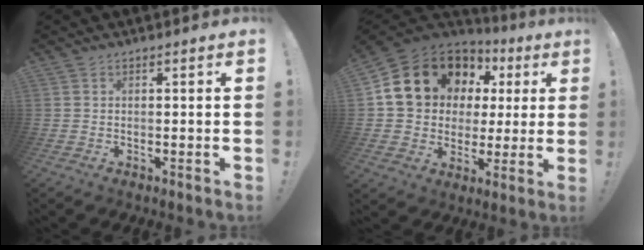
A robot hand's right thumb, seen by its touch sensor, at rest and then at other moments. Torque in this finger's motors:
{"motor_torque": [1.45, 1.54, 0.97, 0.01, 0.30]}